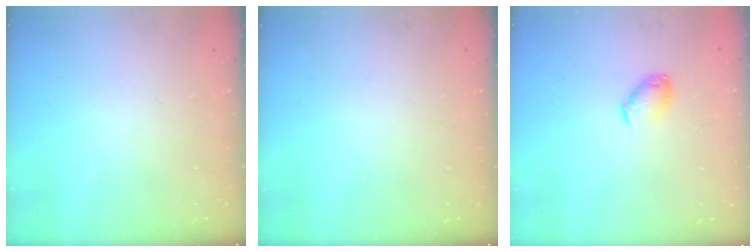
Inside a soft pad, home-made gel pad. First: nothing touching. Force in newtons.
{"total": 0.0}
{"total": 6.4, "press": 6.4, "slide": 0.3}